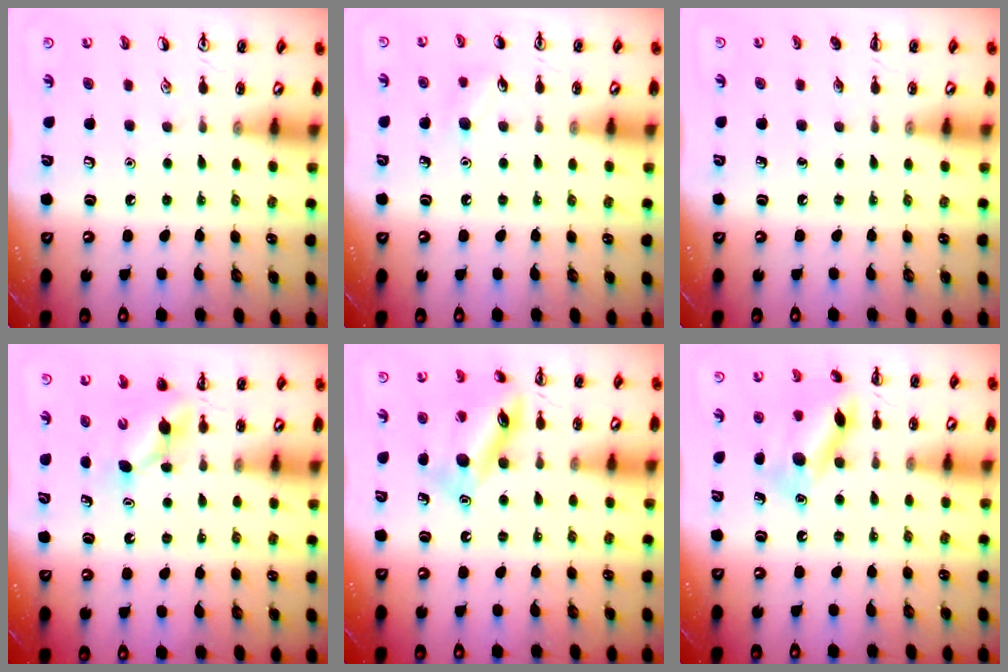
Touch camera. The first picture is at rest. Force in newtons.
{"total": 5.4, "press": 5.2, "slide": 1.4}
{"total": 0.0}
{"total": 4.1, "press": 4.0, "slide": 1.0}
{"total": 14.0, "press": 13.9, "slide": 1.3}
{"total": 13.1, "press": 13.1, "slide": 0.9}